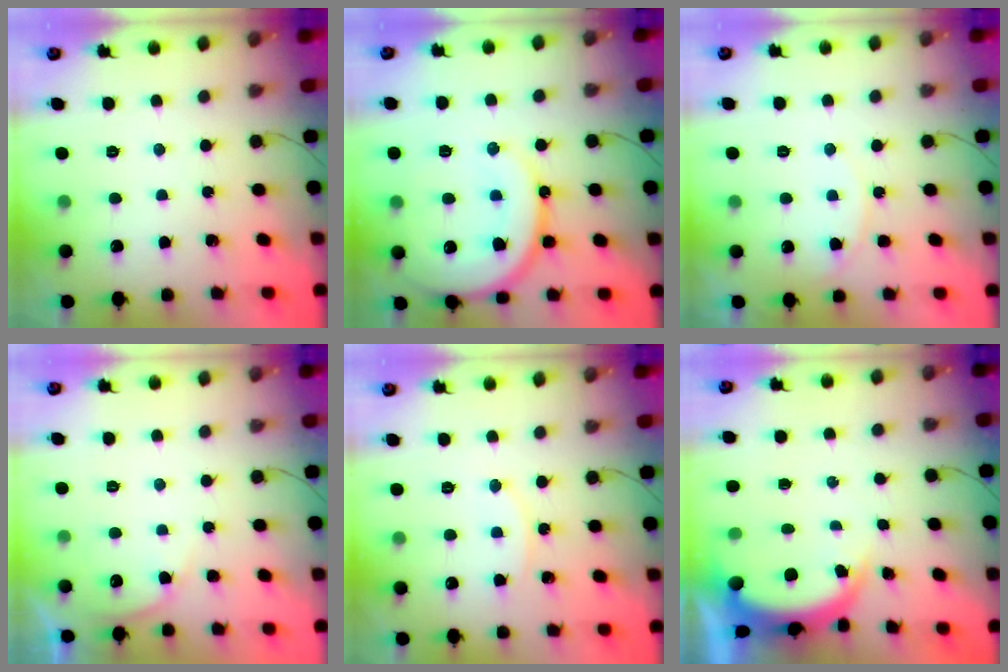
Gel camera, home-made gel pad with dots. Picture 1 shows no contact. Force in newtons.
{"total": 17.2, "press": 17.1, "slide": 1.6}
{"total": 7.1, "press": 7.1, "slide": 0.9}
{"total": 5.0, "press": 4.6, "slide": 1.8}
{"total": 7.8, "press": 7.8, "slide": 0.4}
{"total": 4.6, "press": 4.6, "slide": 0.7}